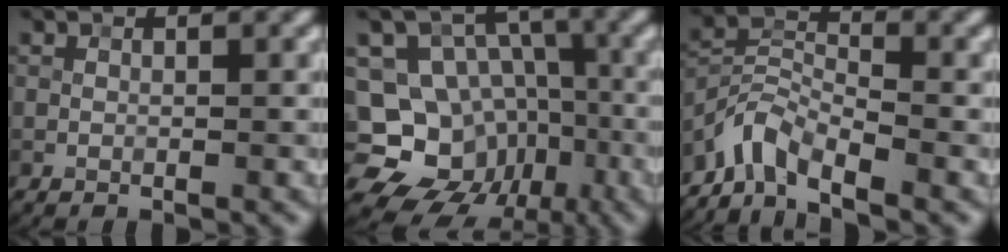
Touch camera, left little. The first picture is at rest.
{"total": 14.0, "force": [-5.2, 12.1, 4.6], "torque": [-0.076, 0.002, -0.096]}
{"total": 4.1, "force": [-3.5, 1.3, 1.8], "torque": [-0.029, 0.003, -0.084]}